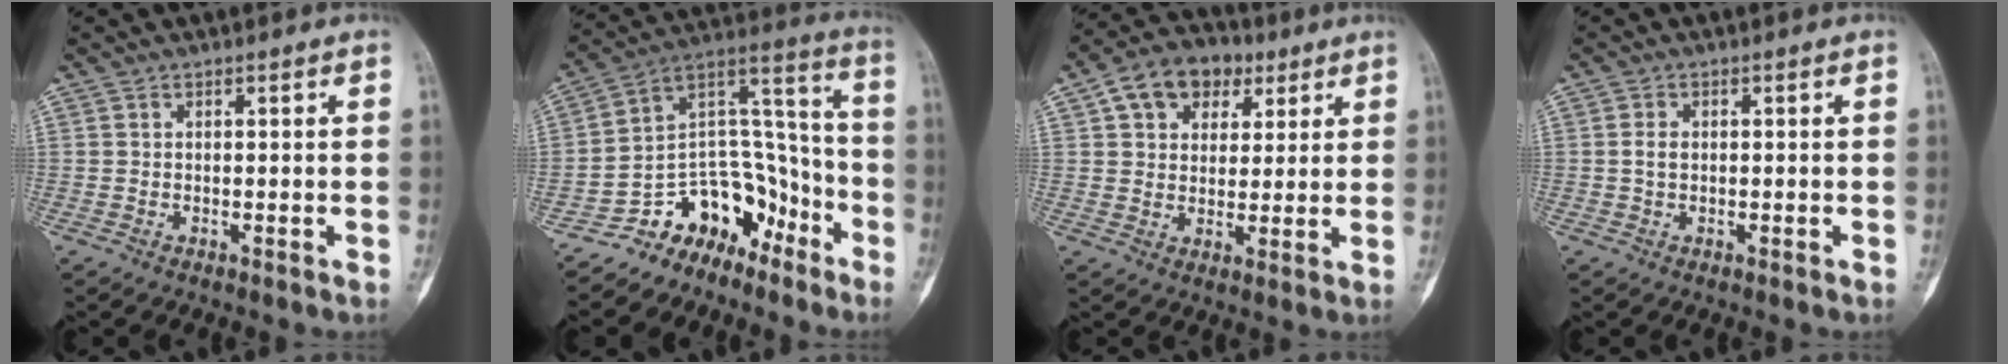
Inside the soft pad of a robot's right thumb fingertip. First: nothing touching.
{"total": 14.7, "force": [-10.1, 9.2, 5.4], "torque": [-0.037, 0.137, -0.177]}
{"total": 11.6, "force": [5.0, 8.5, 6.1], "torque": [-0.063, 0.001, 0.074]}
{"total": 1.8, "force": [0.0, 1.3, 1.3], "torque": [-0.024, 0.005, -0.002]}